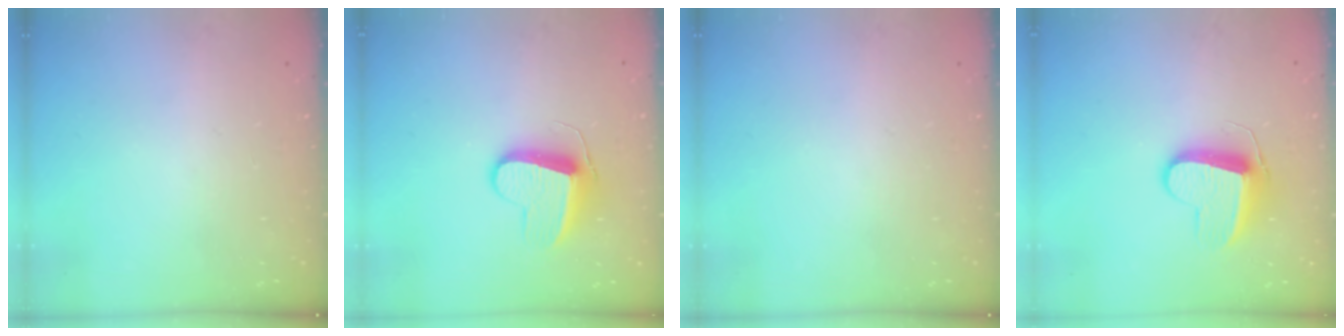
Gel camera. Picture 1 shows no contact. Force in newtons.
{"total": 9.8, "press": 9.8, "slide": 0.3}
{"total": 0.0}
{"total": 9.4, "press": 9.4, "slide": 0.2}